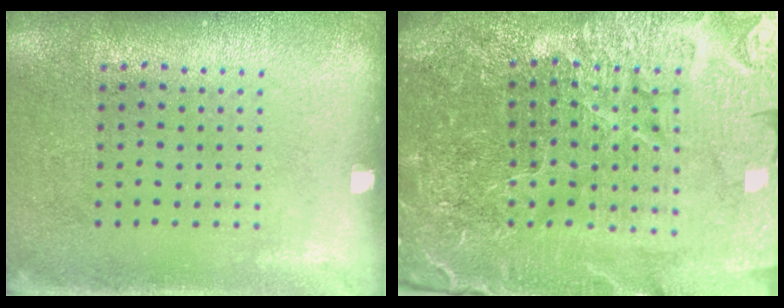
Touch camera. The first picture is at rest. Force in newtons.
{"total": 6.5, "press": 5.7, "slide": 3.1}